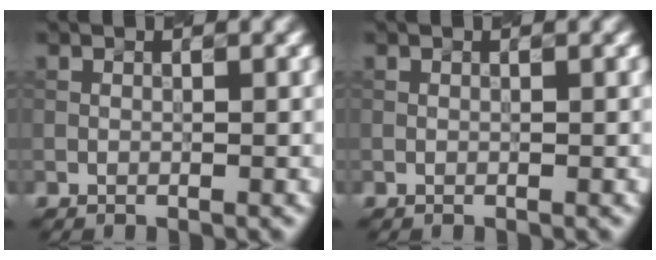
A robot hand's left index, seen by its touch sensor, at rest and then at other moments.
{"total": 0.0}